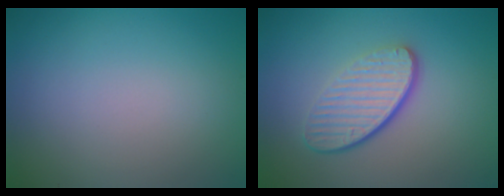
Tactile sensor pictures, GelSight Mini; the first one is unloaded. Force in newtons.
{"total": 4.6, "press": 3.2, "slide": 3.3}